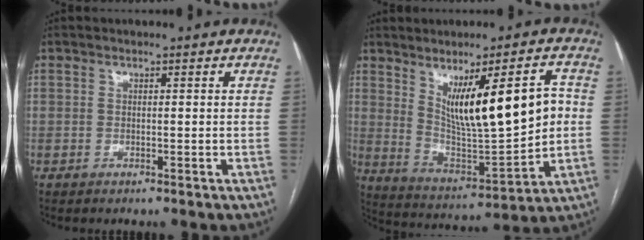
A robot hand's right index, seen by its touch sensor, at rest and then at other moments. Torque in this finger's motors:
{"motor_torque": [1.55, 0.59, 0.69, 0.20]}